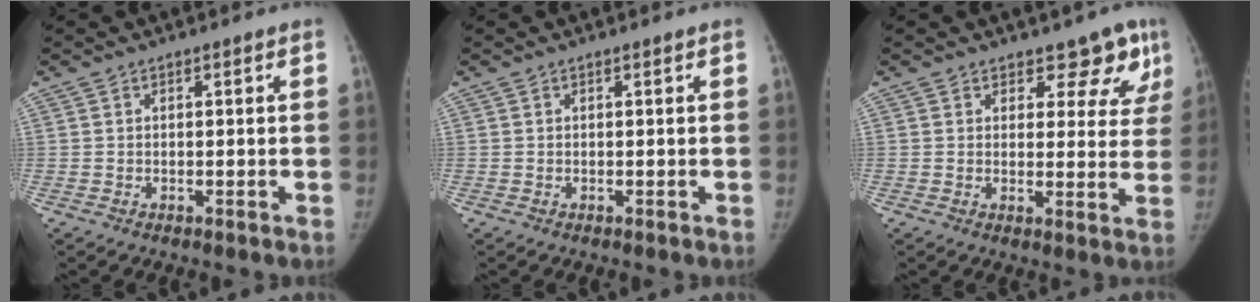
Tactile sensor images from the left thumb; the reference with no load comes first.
{"total": 0.0}
{"total": 8.2, "force": [6.3, 4.5, 2.8], "torque": [0.016, -0.034, 0.062]}